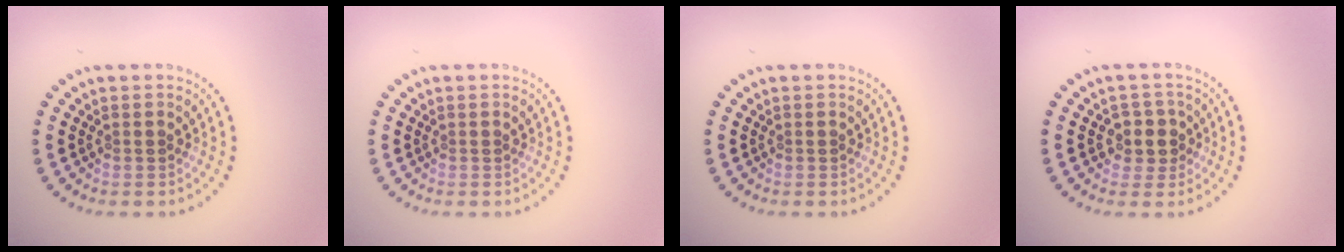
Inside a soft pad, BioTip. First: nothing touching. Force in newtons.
{"total": 0.0}
{"total": 0.0}
{"total": 2.3, "press": 2.1, "slide": 0.9}